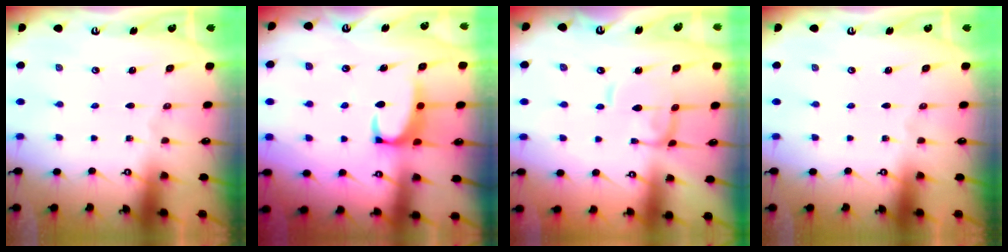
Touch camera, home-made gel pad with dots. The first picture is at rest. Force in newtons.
{"total": 2.4, "press": 2.3, "slide": 0.7}
{"total": 0.0}
{"total": 0.0}